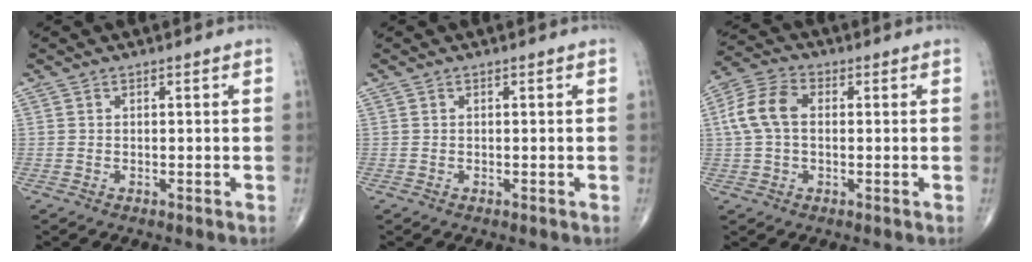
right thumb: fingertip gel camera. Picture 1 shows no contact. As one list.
[{"total": 0.0}, {"total": 8.5, "force": [0.8, 5.3, 6.6], "torque": [-0.145, 0.025, 0.012]}]